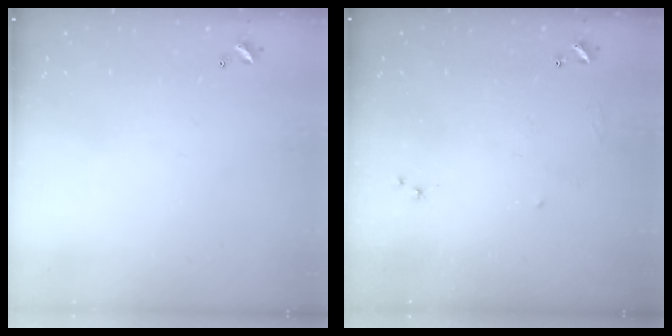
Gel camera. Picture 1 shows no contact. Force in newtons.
{"total": 6.4, "press": 6.3, "slide": 1.0}